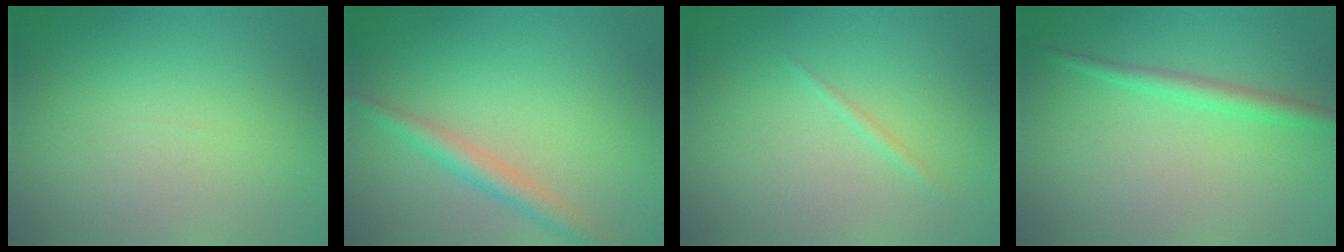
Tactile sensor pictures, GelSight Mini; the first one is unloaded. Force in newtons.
{"total": 2.7, "press": 2.7, "slide": 0.1}
{"total": 0.6, "press": 0.6, "slide": 0.1}
{"total": 1.9, "press": 1.9, "slide": 0.1}